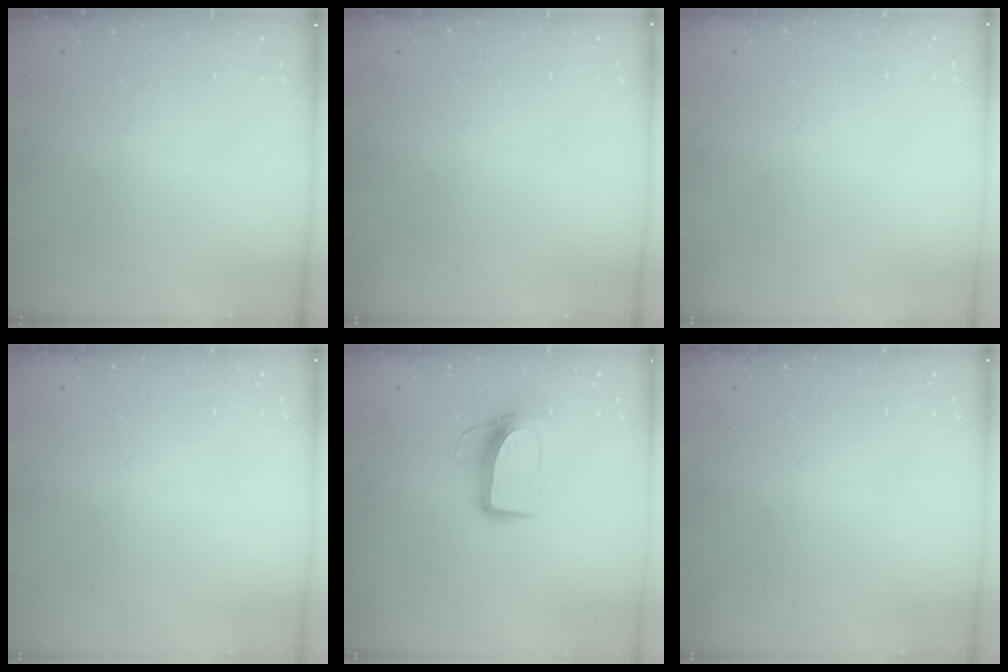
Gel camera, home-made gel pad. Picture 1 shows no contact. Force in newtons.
{"total": 0.0}
{"total": 0.0}
{"total": 0.0}
{"total": 9.8, "press": 9.8, "slide": 0.5}
{"total": 0.0}